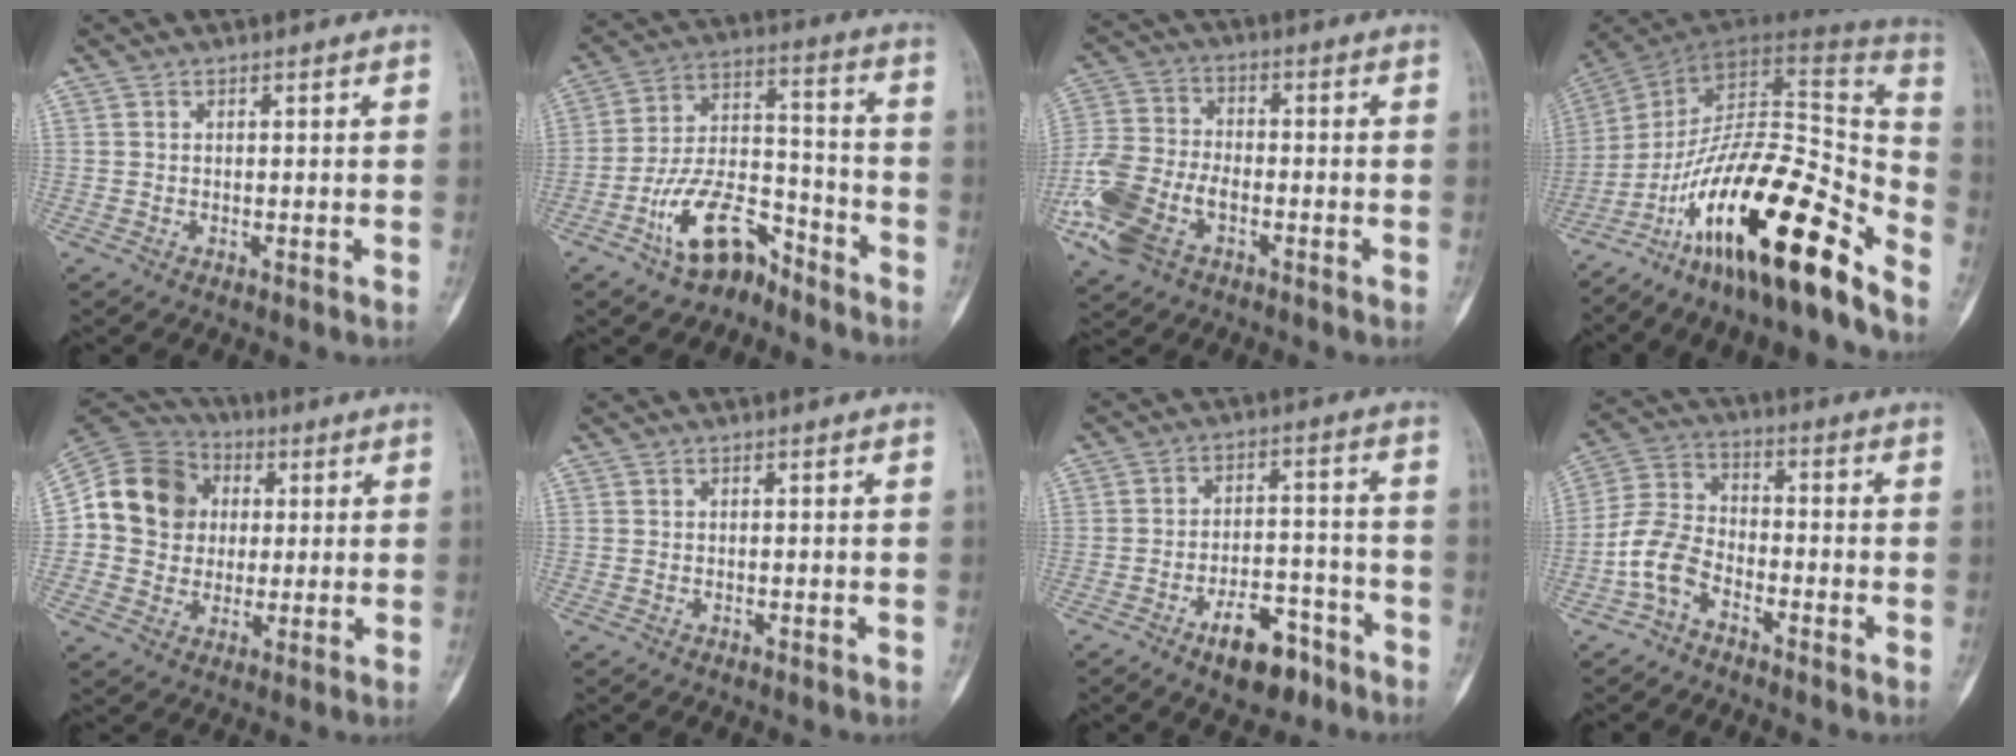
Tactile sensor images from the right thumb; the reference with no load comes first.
{"total": 13.3, "force": [-8.6, 6.6, 7.6], "torque": [-0.127, 0.084, -0.159]}
{"total": 13.6, "force": [-5.6, 8.3, 9.2], "torque": [-0.207, 0.017, -0.111]}
{"total": 26.5, "force": [-17.8, 6.7, 18.5], "torque": [-0.253, 0.103, -0.295]}
{"total": 14.4, "force": [2.0, 12.9, 6.2], "torque": [-0.090, 0.021, 0.033]}
{"total": 0.0}
{"total": 9.6, "force": [-6.1, 4.8, 5.7], "torque": [-0.067, 0.048, -0.091]}
{"total": 8.1, "force": [-4.3, 5.1, 4.6], "torque": [-0.097, 0.040, -0.096]}